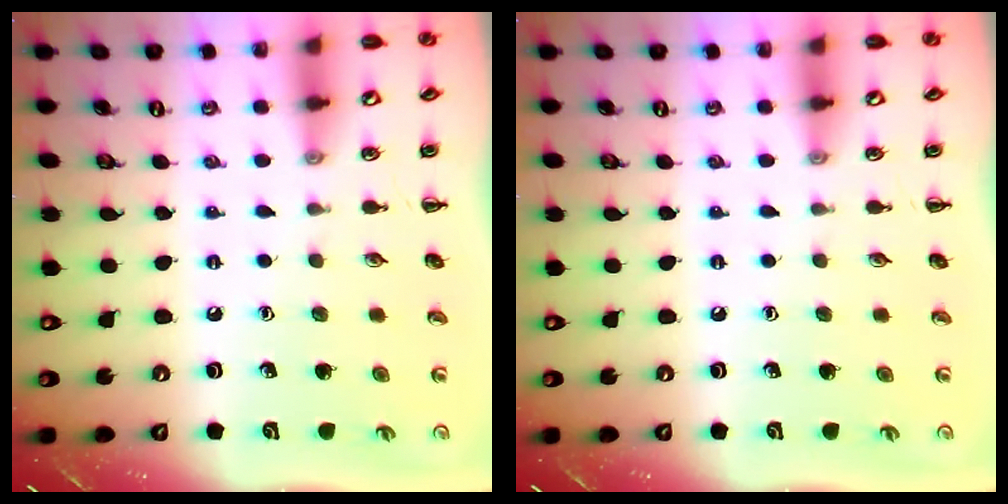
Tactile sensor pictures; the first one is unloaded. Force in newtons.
{"total": 0.0}